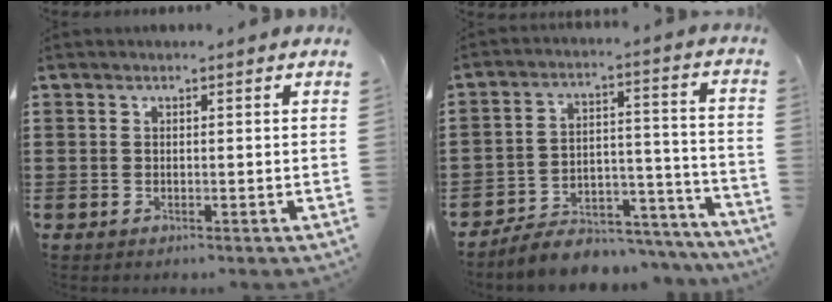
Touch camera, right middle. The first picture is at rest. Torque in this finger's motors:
{"motor_torque": [1.36, 0.78, 0.16, 0.09]}